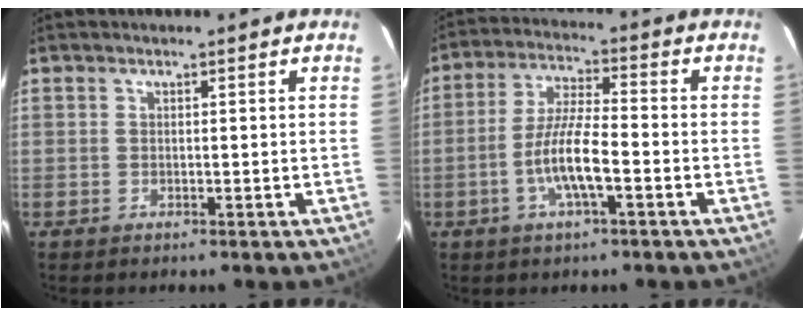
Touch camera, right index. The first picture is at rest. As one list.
[{"total": 8.6, "force": [-3.3, 1.4, 7.9], "torque": [-0.160, 0.001, -0.062]}]